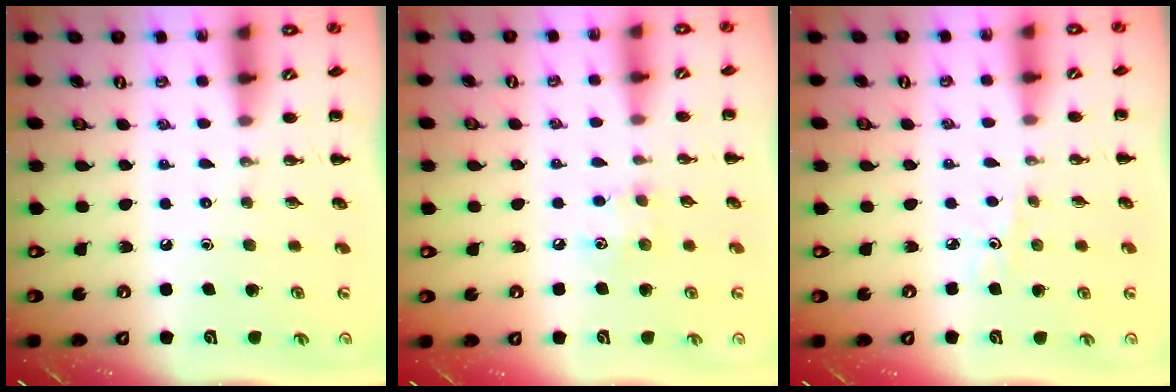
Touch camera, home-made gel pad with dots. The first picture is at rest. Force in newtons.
{"total": 5.8, "press": 5.7, "slide": 1.3}
{"total": 2.2, "press": 2.0, "slide": 0.7}